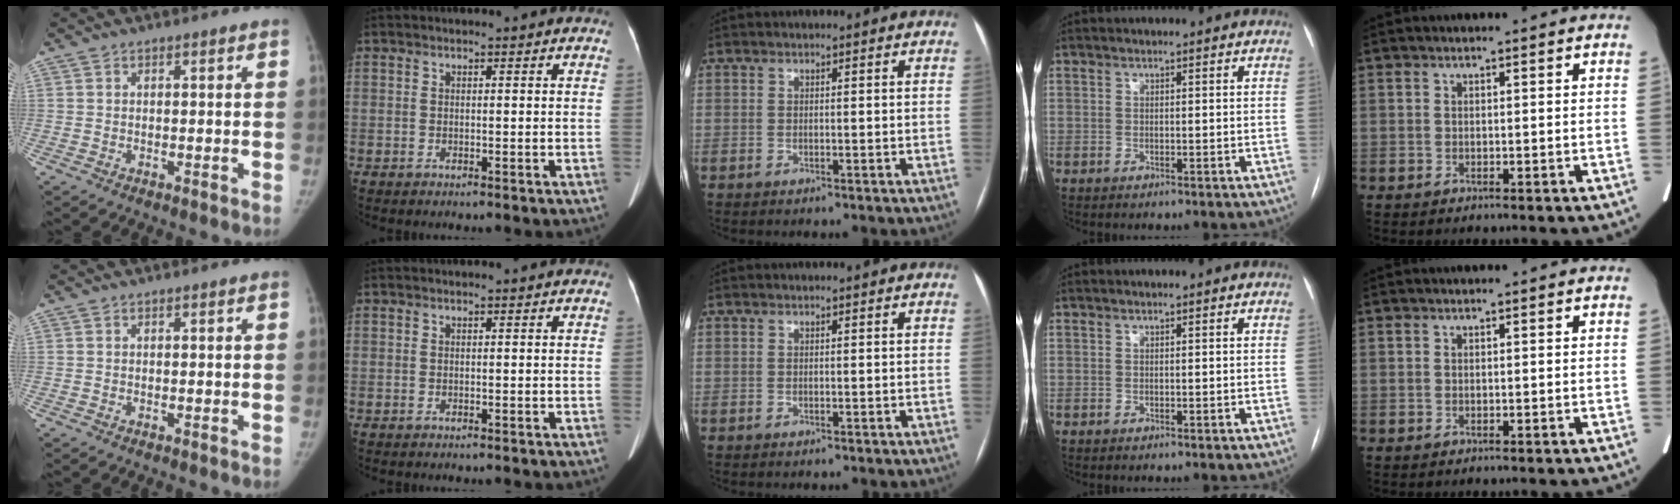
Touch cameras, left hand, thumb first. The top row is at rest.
{}